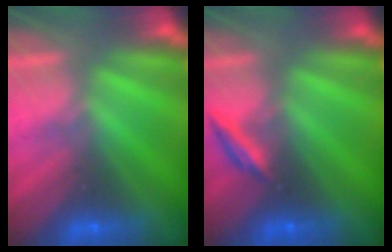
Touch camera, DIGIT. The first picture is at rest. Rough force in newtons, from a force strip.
{"total": 2.2}